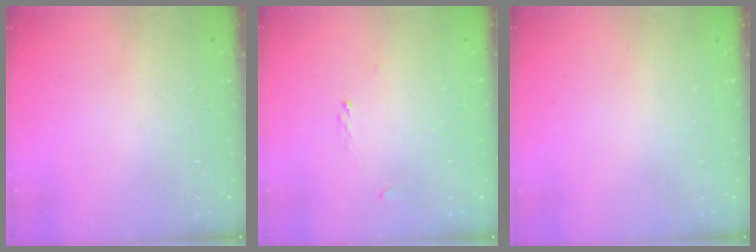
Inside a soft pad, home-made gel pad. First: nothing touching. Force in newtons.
{"total": 0.0}
{"total": 1.4, "press": 1.4, "slide": 0.1}